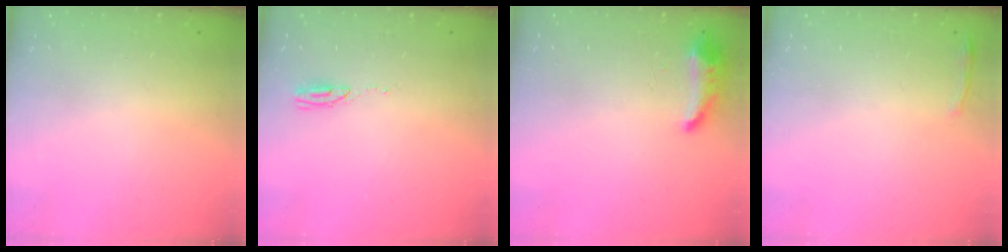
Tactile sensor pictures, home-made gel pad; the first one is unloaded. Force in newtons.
{"total": 3.6, "press": 3.3, "slide": 1.5}
{"total": 16.0, "press": 10.0, "slide": 12.4}
{"total": 4.1, "press": 3.9, "slide": 1.1}